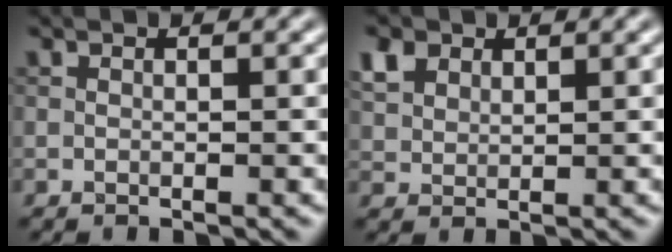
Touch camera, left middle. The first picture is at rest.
{"total": 2.6, "force": [1.6, 1.8, 1.0], "torque": [-0.030, 0.007, 0.034]}